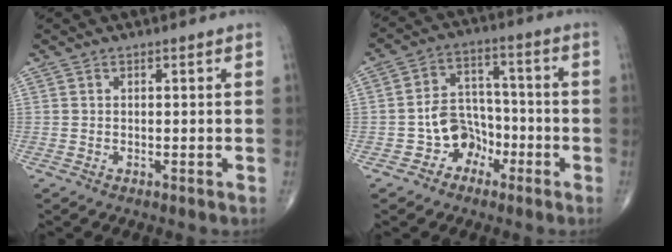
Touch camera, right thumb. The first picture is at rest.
{"total": 8.1, "force": [-3.8, 6.4, 3.1], "torque": [-0.012, 0.046, -0.070]}